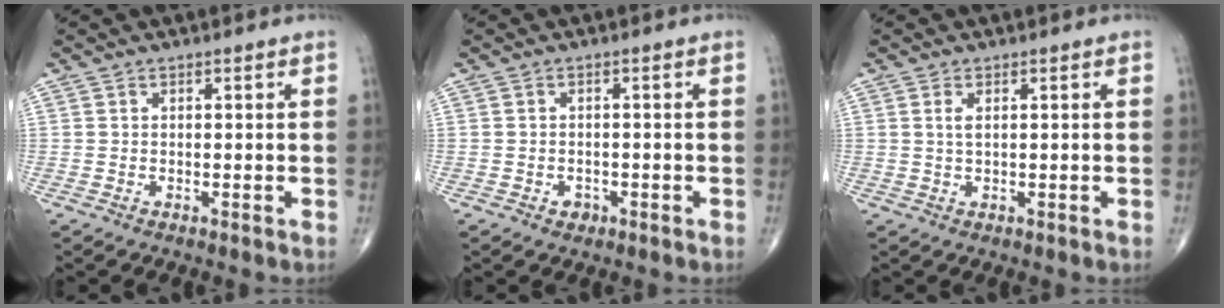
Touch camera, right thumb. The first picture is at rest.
{"total": 1.6, "force": [-0.8, 1.2, 0.5], "torque": [0.001, 0.005, -0.008]}
{"total": 1.6, "force": [0.5, 0.6, 1.4], "torque": [-0.034, 0.001, 0.013]}